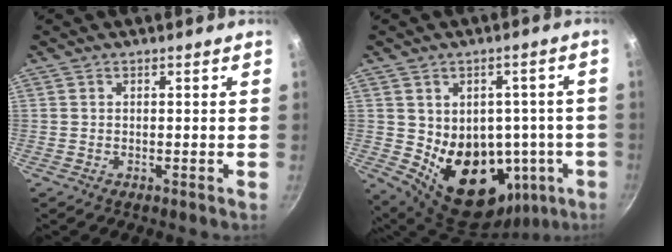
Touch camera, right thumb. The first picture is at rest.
{"total": 18.8, "force": [-2.6, 14.2, 12.1], "torque": [-0.136, 0.007, -0.008]}